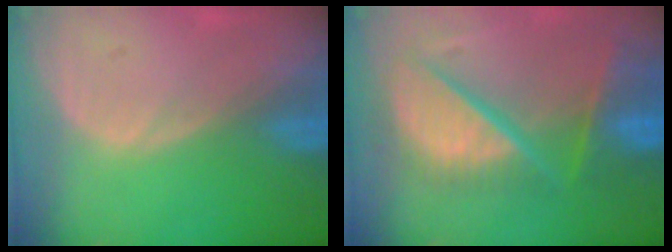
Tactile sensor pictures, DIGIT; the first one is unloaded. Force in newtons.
{"total": 12.0, "press": 10.0, "slide": 6.6}